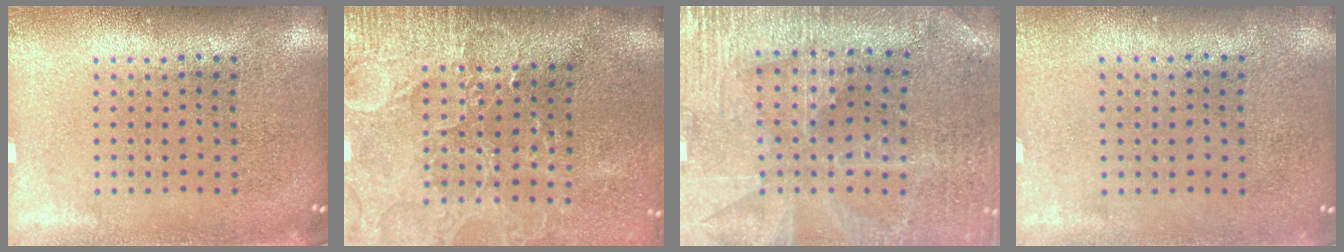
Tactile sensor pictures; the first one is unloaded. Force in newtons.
{"total": 4.3, "press": 3.8, "slide": 1.9}
{"total": 2.0, "press": 2.0, "slide": 0.3}
{"total": 0.0}